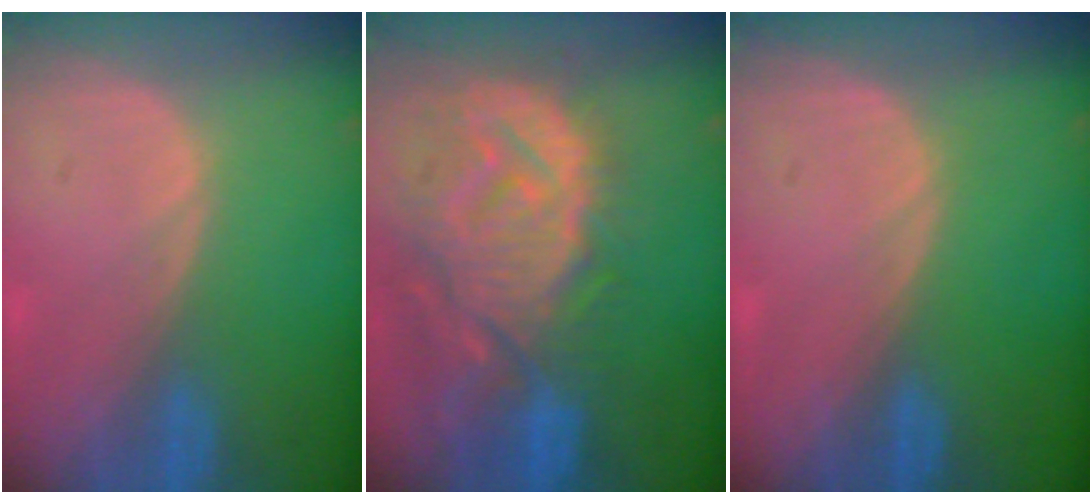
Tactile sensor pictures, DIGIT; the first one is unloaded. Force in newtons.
{"total": 14.0, "press": 12.1, "slide": 7.1}
{"total": 0.0}